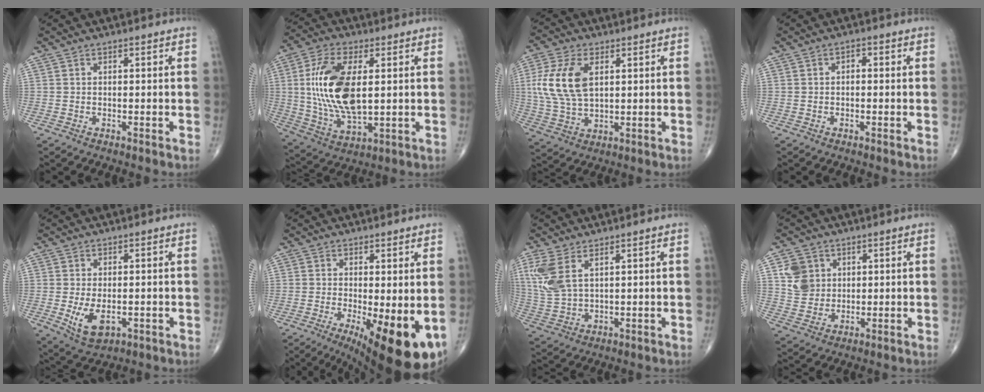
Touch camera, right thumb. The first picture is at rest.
{"total": 17.0, "force": [2.2, 8.1, 14.8], "torque": [-0.292, -0.012, 0.047]}
{"total": 12.1, "force": [2.8, 6.6, 9.7], "torque": [-0.207, -0.003, 0.057]}
{"total": 1.5, "force": [0.1, 0.9, 1.1], "torque": [-0.011, 0.005, -0.003]}
{"total": 6.5, "force": [-1.2, 3.7, 5.2], "torque": [-0.087, -0.012, -0.013]}
{"total": 14.3, "force": [-4.0, 4.6, 13.0], "torque": [-0.152, -0.023, -0.043]}
{"total": 8.1, "force": [3.7, 3.6, 6.2], "torque": [-0.157, -0.005, 0.087]}
{"total": 6.6, "force": [2.3, 5.7, 2.4], "torque": [-0.027, -0.008, 0.049]}